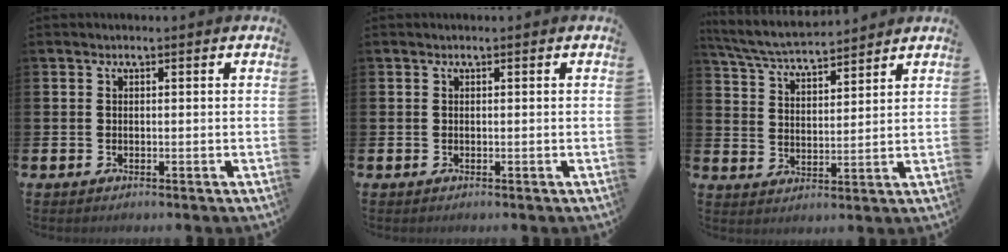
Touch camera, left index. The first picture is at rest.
{"total": 0.0}
{"total": 5.7, "force": [5.5, 0.6, 1.2], "torque": [-0.051, -0.032, 0.098]}